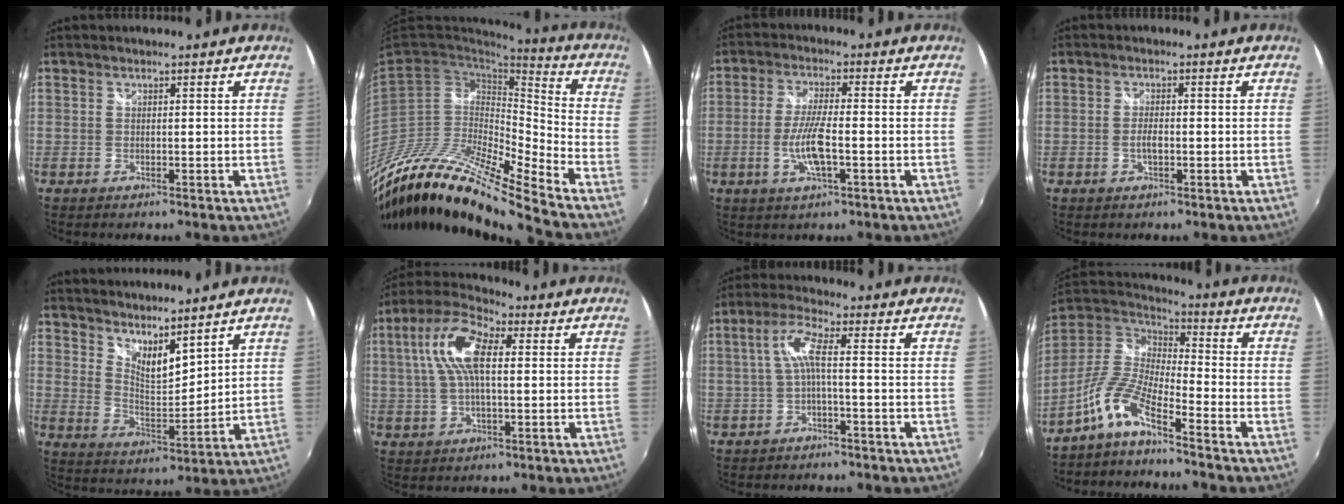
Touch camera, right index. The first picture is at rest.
{"total": 20.8, "force": [-16.4, 2.4, 12.7], "torque": [-0.227, -0.029, -0.314]}
{"total": 7.2, "force": [-2.2, 1.3, 6.7], "torque": [-0.140, -0.003, -0.042]}
{"total": 1.9, "force": [-0.6, 0.6, 1.7], "torque": [-0.038, 0.004, -0.011]}
{"total": 10.1, "force": [8.3, 2.4, 5.1], "torque": [-0.080, -0.008, 0.151]}
{"total": 12.1, "force": [2.4, 5.2, 10.6], "torque": [-0.214, 0.026, 0.037]}
{"total": 4.7, "force": [-1.2, 0.3, 4.6], "torque": [-0.103, 0.009, -0.022]}
{"total": 9.6, "force": [-6.8, 1.4, 6.6], "torque": [-0.147, 0.007, -0.146]}